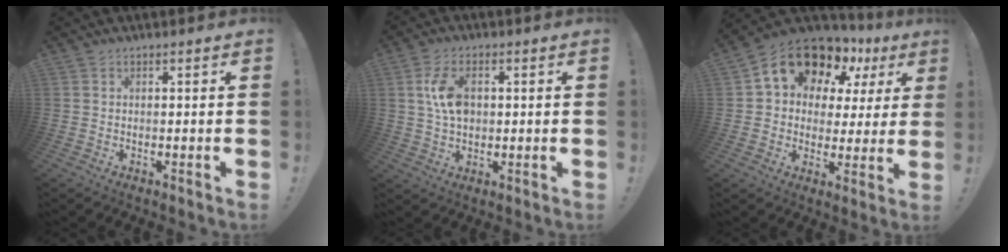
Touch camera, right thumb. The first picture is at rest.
{"total": 8.8, "force": [1.2, 5.5, 6.7], "torque": [-0.118, 0.003, 0.023]}
{"total": 14.7, "force": [9.8, 8.8, 6.5], "torque": [-0.106, -0.070, 0.181]}